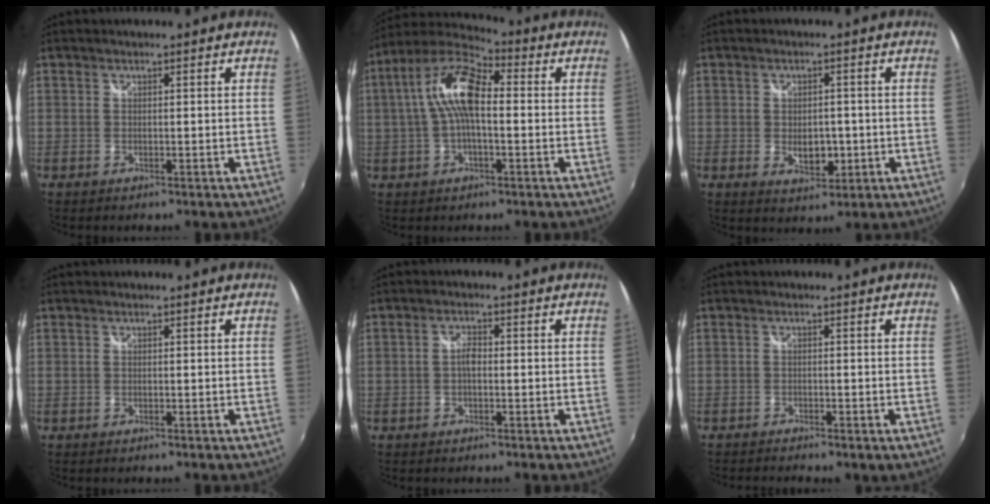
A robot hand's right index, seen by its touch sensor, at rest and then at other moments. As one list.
[{"total": 12.1, "force": [0.7, 4.8, 11.1], "torque": [-0.218, 0.024, 0.005]}, {"total": 5.3, "force": [-1.0, 3.4, 3.9], "torque": [-0.067, -0.008, -0.012]}, {"total": 0.0}, {"total": 2.1, "force": [-0.4, 1.0, 1.8], "torque": [-0.033, 0.006, -0.009]}, {"total": 3.1, "force": [-2.3, 0.7, 2.0], "torque": [-0.037, -0.013, -0.038]}]